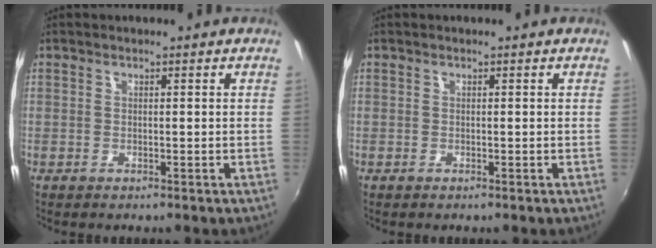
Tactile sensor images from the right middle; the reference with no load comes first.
{"total": 0.0}